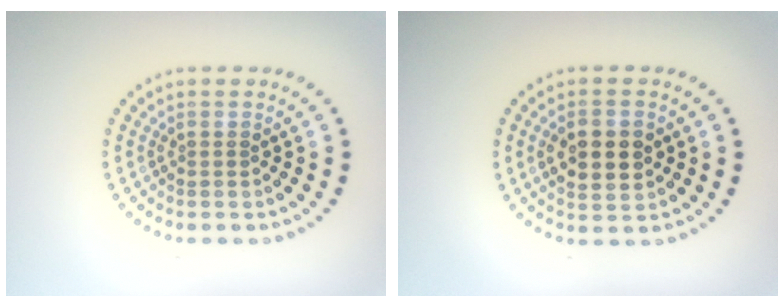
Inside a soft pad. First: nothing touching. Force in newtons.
{"total": 4.1, "press": 4.1, "slide": 0.3}